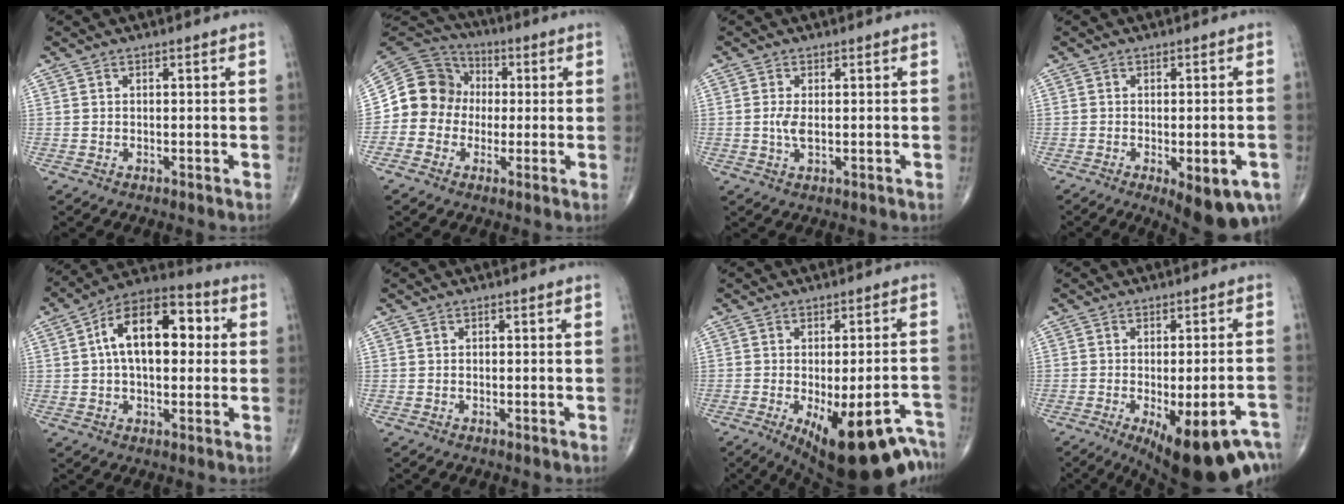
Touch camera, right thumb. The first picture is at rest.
{"total": 11.9, "force": [-0.8, 11.1, 4.2], "torque": [-0.057, 0.039, -0.023]}
{"total": 2.7, "force": [-0.1, 1.2, 2.5], "torque": [-0.058, -0.006, -0.001]}
{"total": 11.5, "force": [-4.9, 4.0, 9.5], "torque": [-0.112, 0.000, -0.058]}
{"total": 16.3, "force": [2.7, 9.1, 13.3], "torque": [-0.196, 0.032, 0.034]}
{"total": 0.0}
{"total": 18.3, "force": [-12.2, 5.8, 12.4], "torque": [-0.106, 0.040, -0.156]}
{"total": 17.8, "force": [-10.2, 5.7, 13.5], "torque": [-0.132, 0.027, -0.130]}